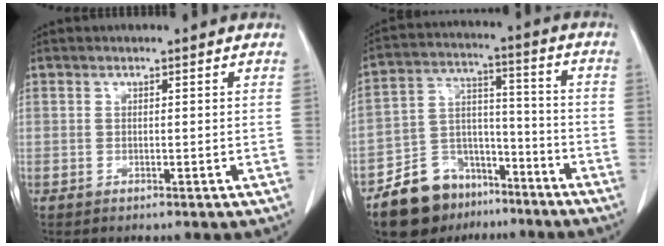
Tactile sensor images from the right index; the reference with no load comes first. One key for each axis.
{"total": 12.9, "fx": -9.3, "fy": 7.9, "fz": 4.2, "tx": -0.076, "ty": 0.045, "tz": -0.156}